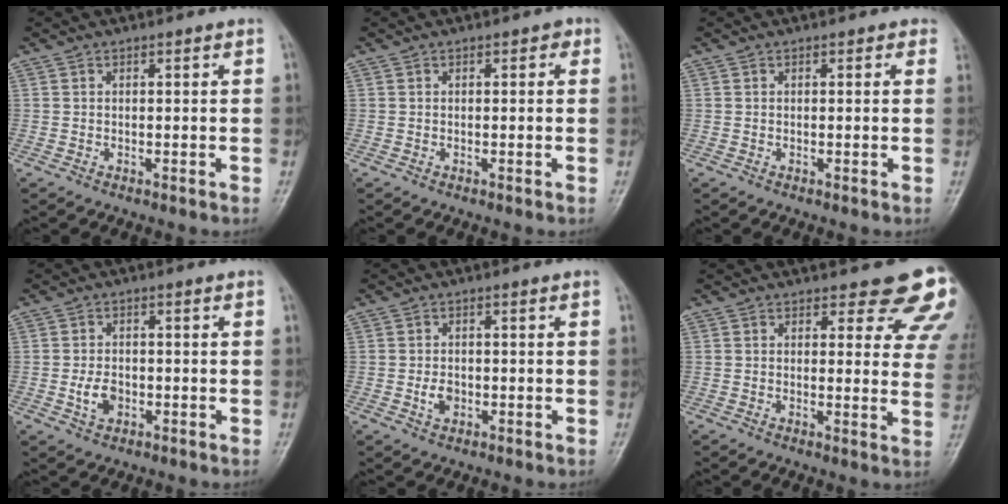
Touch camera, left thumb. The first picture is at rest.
{"total": 0.7, "force": [0.1, 0.5, 0.5], "torque": [0.007, 0.004, -0.003]}
{"total": 0.8, "force": [0.6, 0.5, 0.2], "torque": [0.005, -0.002, -0.003]}
{"total": 3.5, "force": [-0.8, 2.3, 2.4], "torque": [-0.037, 0.002, -0.009]}
{"total": 2.3, "force": [-0.5, 1.6, 1.6], "torque": [-0.020, 0.002, -0.002]}
{"total": 11.4, "force": [9.7, 4.1, 4.4], "torque": [0.000, -0.061, 0.085]}